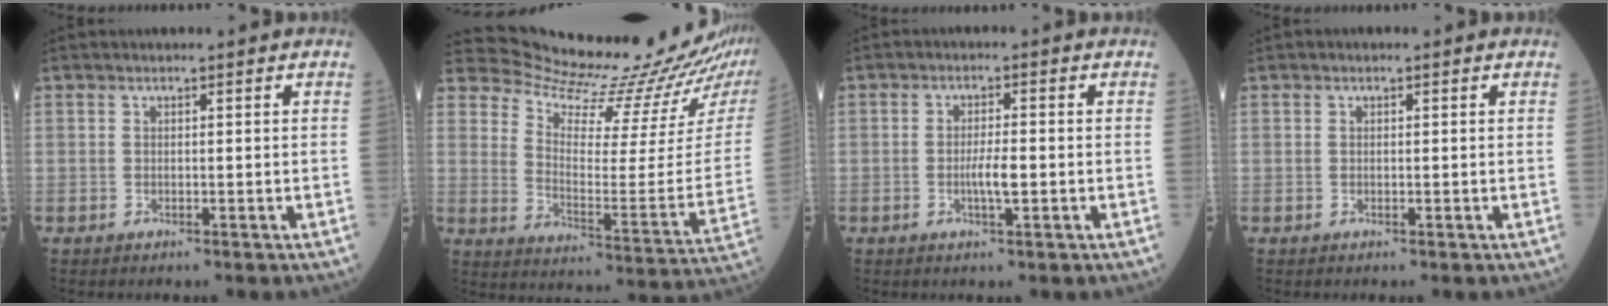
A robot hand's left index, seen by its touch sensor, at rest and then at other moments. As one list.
[{"total": 18.5, "force": [18.0, -0.8, 4.0], "torque": [-0.080, -0.125, 0.242]}, {"total": 2.9, "force": [-0.8, 0.2, 2.8], "torque": [-0.054, -0.005, -0.017]}, {"total": 0.0}]